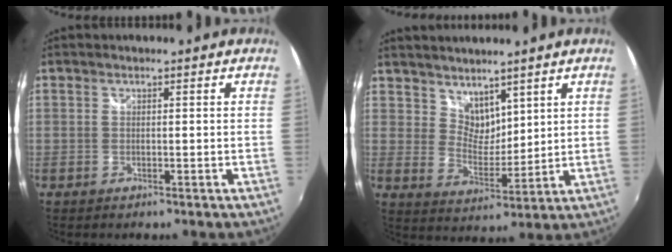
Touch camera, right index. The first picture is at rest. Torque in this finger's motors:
{"motor_torque": [-0.05, 0.02, -0.01, 0.00]}